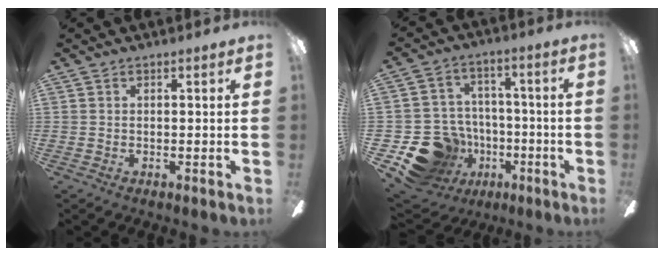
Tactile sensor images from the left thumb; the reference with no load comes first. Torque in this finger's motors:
{"motor_torque": [0.45, 1.34, -0.33, 0.17, 0.06]}